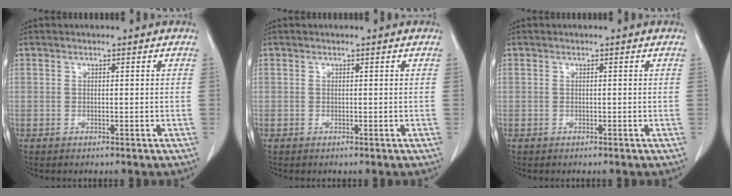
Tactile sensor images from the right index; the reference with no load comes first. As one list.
[{"total": 0.0}, {"total": 0.0}]